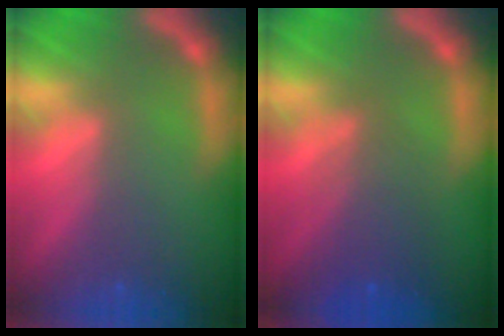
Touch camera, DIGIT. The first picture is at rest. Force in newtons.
{"total": 4.1}